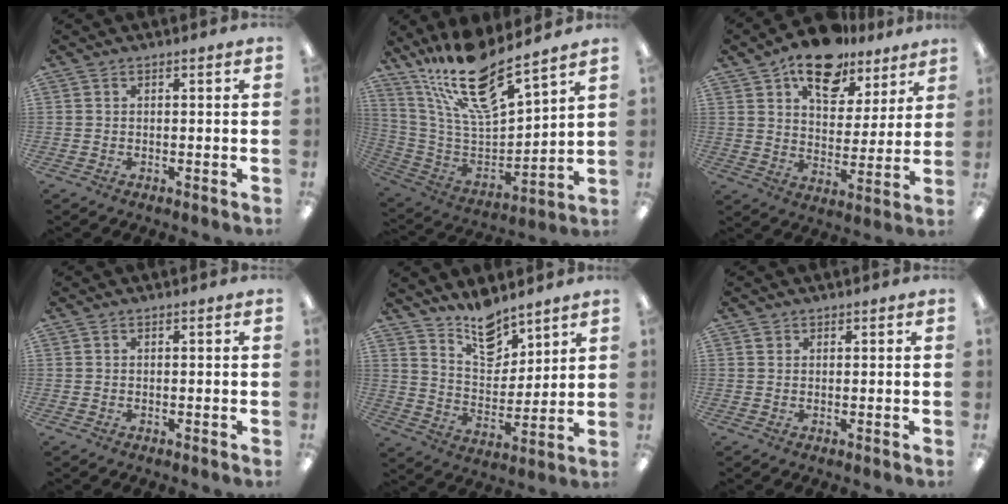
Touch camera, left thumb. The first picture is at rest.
{"total": 19.8, "force": [15.7, 5.1, 10.9], "torque": [-0.213, -0.108, 0.274]}
{"total": 15.5, "force": [10.8, 8.4, 7.3], "torque": [-0.109, -0.055, 0.190]}
{"total": 0.0}
{"total": 11.9, "force": [9.8, 5.3, 4.1], "torque": [-0.059, -0.068, 0.181]}
{"total": 0.9, "force": [0.7, 0.6, 0.1], "torque": [0.007, -0.002, 0.011]}